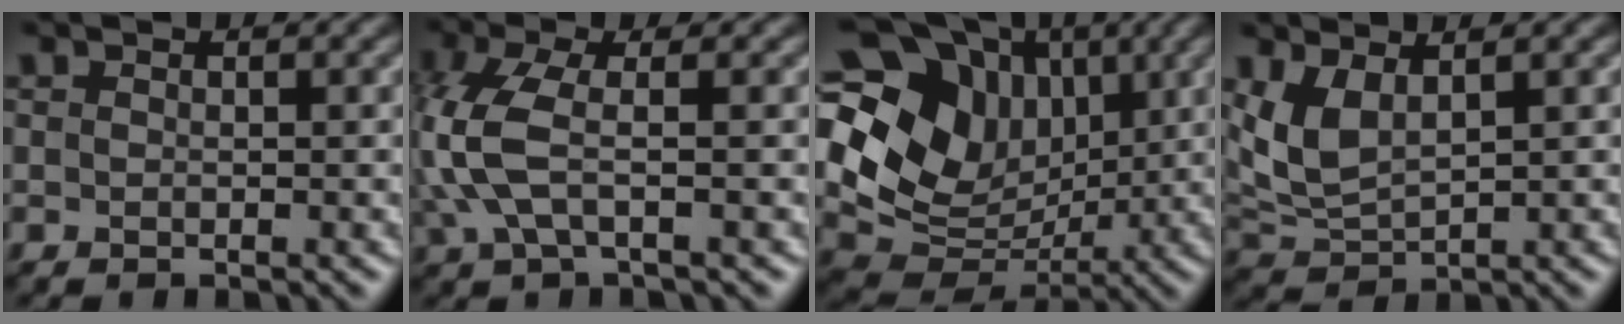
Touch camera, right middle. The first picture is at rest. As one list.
[{"total": 5.0, "force": [-0.1, 2.1, 4.5], "torque": [-0.128, -0.002, -0.004]}, {"total": 14.8, "force": [3.8, 11.8, 8.1], "torque": [-0.182, 0.030, 0.063]}, {"total": 3.6, "force": [1.5, 1.7, 2.8], "torque": [-0.074, -0.002, 0.034]}]